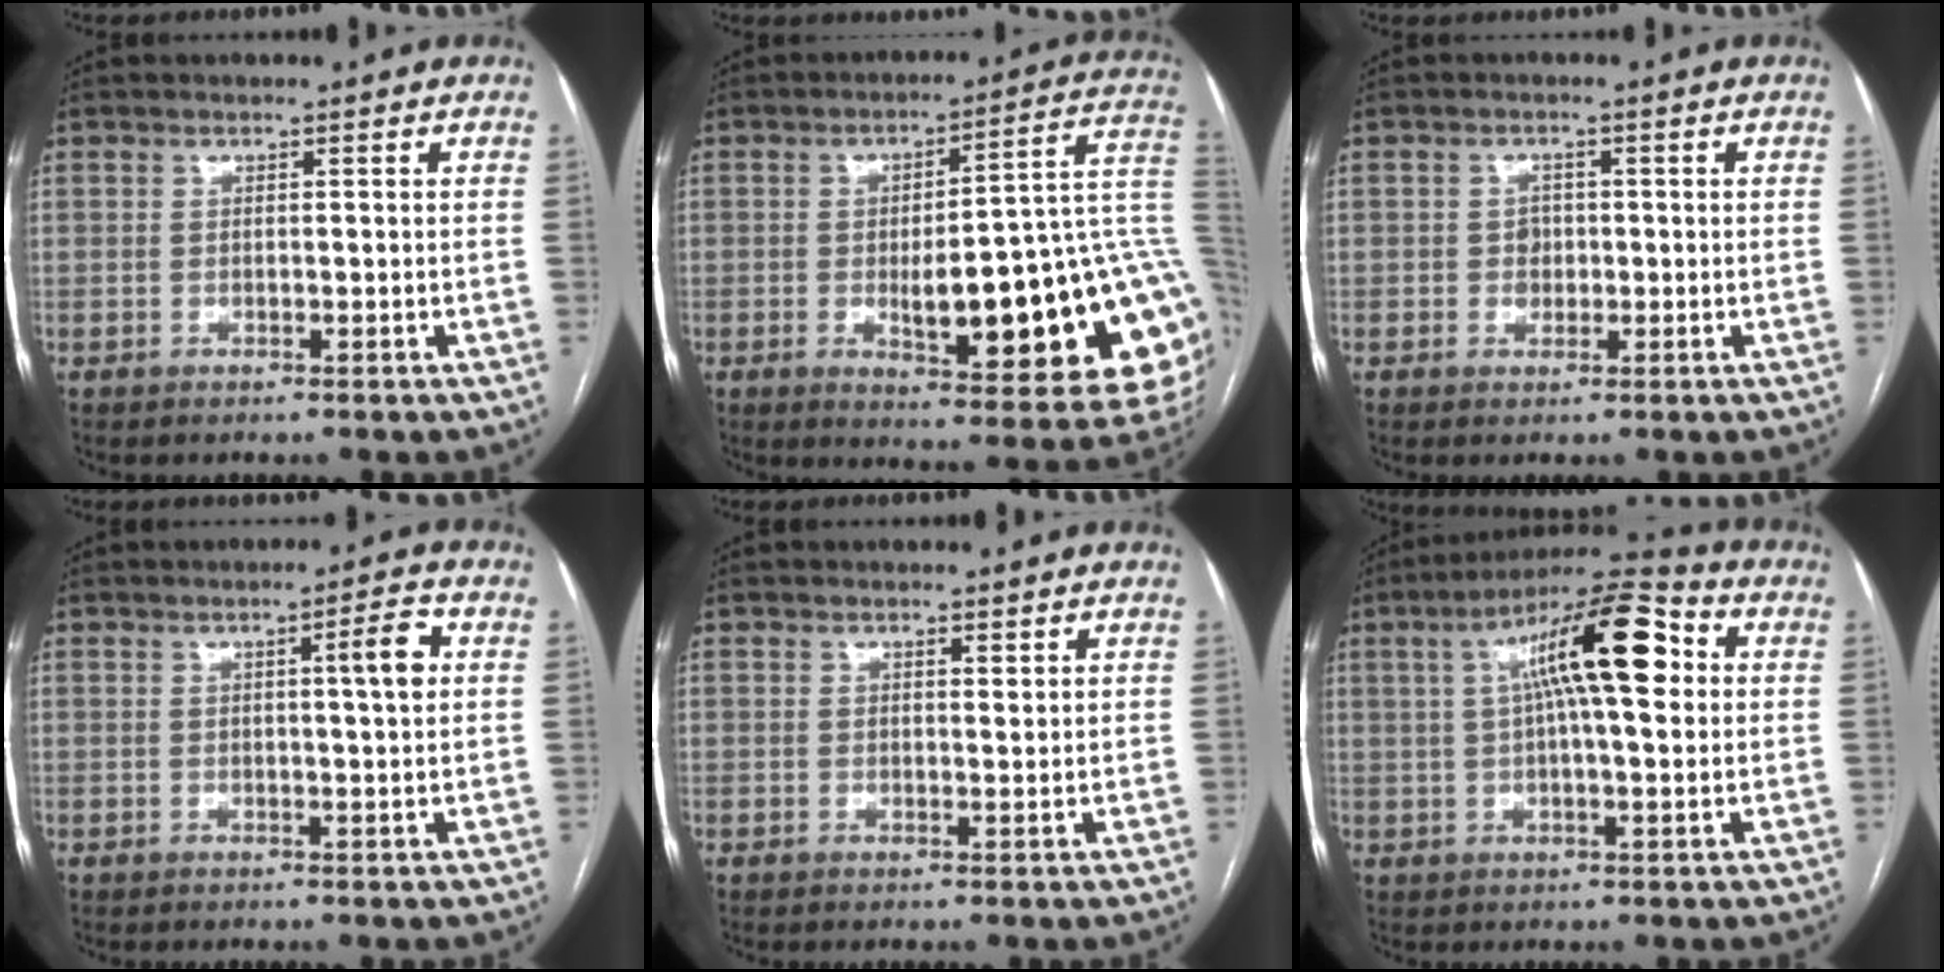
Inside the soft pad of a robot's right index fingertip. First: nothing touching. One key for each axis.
{"total": 25.9, "fx": -3.8, "fy": 5.6, "fz": 25.0, "tx": -0.224, "ty": 0.017, "tz": -0.039}
{"total": 2.1, "fx": -0.1, "fy": 1.8, "fz": 1.1, "tx": -0.011, "ty": 0.004, "tz": 0.000}
{"total": 4.3, "fx": 1.1, "fy": 0.0, "fz": 4.2, "tx": -0.059, "ty": 0.003, "tz": 0.014}
{"total": 1.5, "fx": 1.0, "fy": 0.3, "fz": 1.0, "tx": -0.019, "ty": -0.002, "tz": 0.016}
{"total": 15.1, "fx": 3.6, "fy": 3.1, "fz": 14.4, "tx": -0.239, "ty": 0.039, "tz": 0.052}